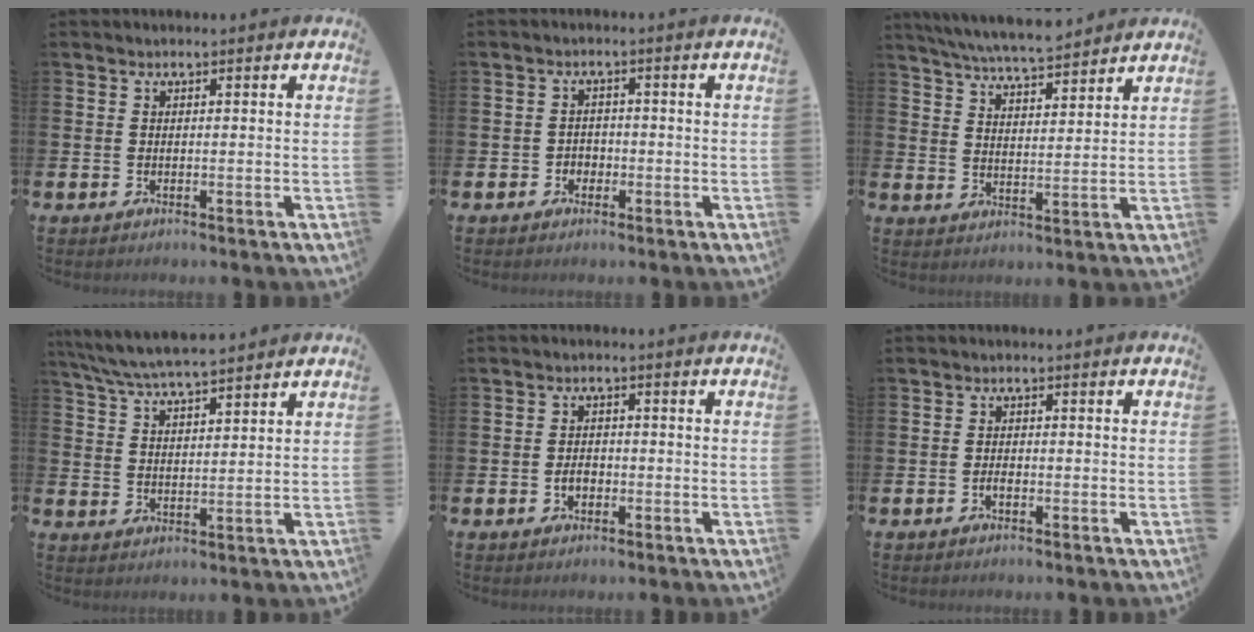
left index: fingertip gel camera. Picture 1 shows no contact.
{"total": 1.9, "force": [-0.9, 1.6, 0.4], "torque": [-0.005, 0.002, -0.023]}
{"total": 6.7, "force": [6.6, 0.4, 1.4], "torque": [-0.050, -0.036, 0.118]}
{"total": 6.3, "force": [6.0, 0.6, 2.0], "torque": [-0.059, -0.025, 0.107]}
{"total": 2.0, "force": [-0.7, 1.4, 1.3], "torque": [-0.011, 0.000, -0.018]}
{"total": 1.1, "force": [-0.6, 0.5, 0.8], "torque": [-0.018, 0.000, -0.010]}